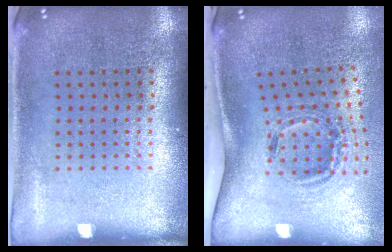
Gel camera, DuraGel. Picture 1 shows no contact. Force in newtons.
{"total": 1.6, "press": 1.1, "slide": 1.1}